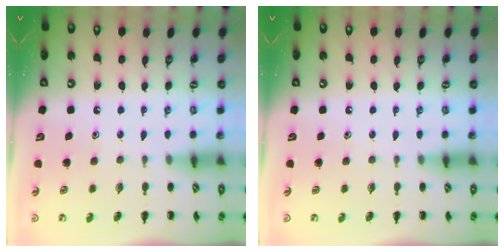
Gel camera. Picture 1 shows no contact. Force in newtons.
{"total": 0.0}